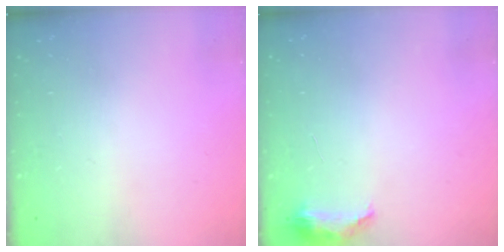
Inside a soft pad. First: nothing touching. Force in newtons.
{"total": 6.6, "press": 6.6, "slide": 0.6}